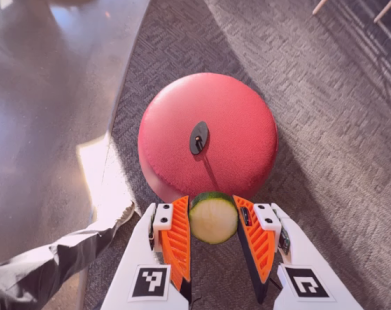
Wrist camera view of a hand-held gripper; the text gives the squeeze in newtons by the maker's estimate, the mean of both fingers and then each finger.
{"total": 12.9, "left": 12.9, "right": 13.0}